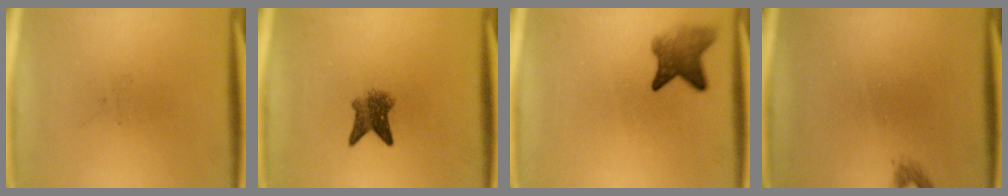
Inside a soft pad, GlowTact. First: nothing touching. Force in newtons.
{"total": 3.9}
{"total": 4.5}
{"total": 0.9}